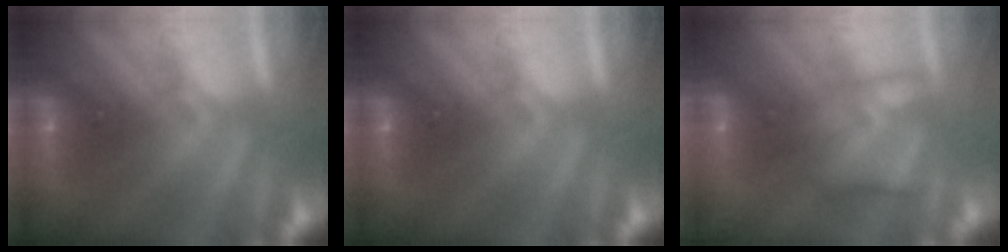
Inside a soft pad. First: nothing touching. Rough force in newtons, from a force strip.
{"total": 0.0}
{"total": 2.2}